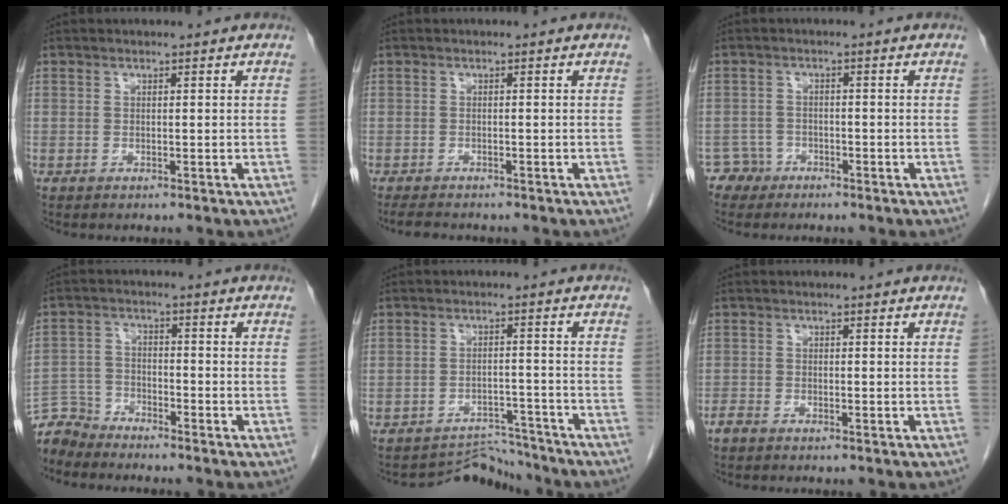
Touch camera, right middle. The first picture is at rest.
{"total": 3.7, "force": [-3.3, 0.7, 1.5], "torque": [-0.024, -0.010, -0.051]}
{"total": 2.3, "force": [-1.7, 1.4, -0.7], "torque": [0.015, 0.009, -0.031]}
{"total": 5.4, "force": [-5.3, 0.8, -0.7], "torque": [0.013, -0.001, -0.103]}
{"total": 5.0, "force": [-4.6, 0.5, -2.0], "torque": [0.041, 0.018, -0.068]}
{"total": 1.4, "force": [-1.2, 0.5, 0.6], "torque": [-0.016, -0.001, -0.021]}